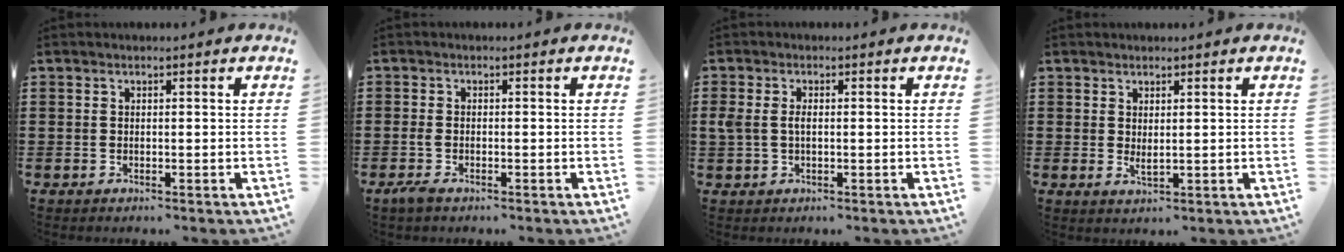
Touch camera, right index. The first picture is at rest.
{"total": 1.7, "force": [-1.0, 0.6, 1.2], "torque": [-0.031, -0.004, -0.023]}
{"total": 2.3, "force": [0.0, 1.3, 1.9], "torque": [-0.054, 0.000, -0.005]}
{"total": 1.6, "force": [0.9, 0.4, 1.2], "torque": [-0.024, -0.001, 0.016]}